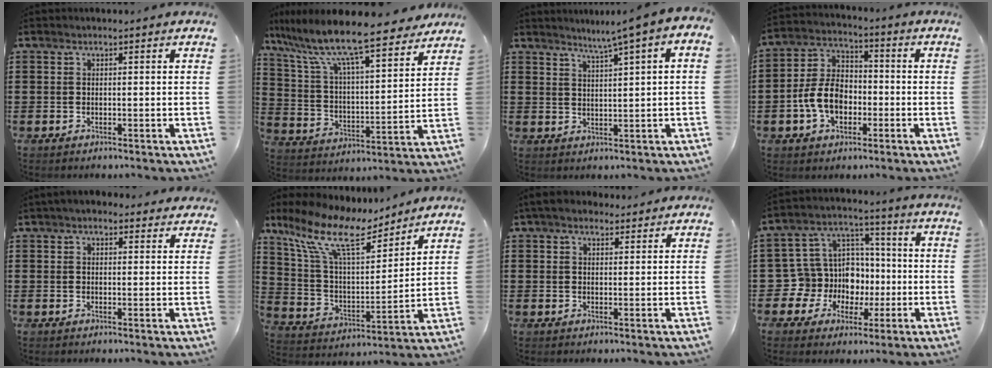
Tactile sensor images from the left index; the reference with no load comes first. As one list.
[{"total": 10.6, "force": [9.2, 0.4, 5.4], "torque": [-0.142, -0.059, 0.151]}, {"total": 2.7, "force": [1.8, -0.7, 1.9], "torque": [-0.040, -0.018, 0.027]}, {"total": 8.1, "force": [-2.5, 5.5, 5.4], "torque": [-0.132, 0.009, -0.053]}, {"total": 2.7, "force": [2.3, 1.2, 1.0], "torque": [-0.026, 0.003, 0.041]}, {"total": 12.7, "force": [9.5, 3.4, 7.7], "torque": [-0.184, -0.054, 0.165]}, {"total": 3.2, "force": [2.5, 1.6, 1.3], "torque": [-0.034, 0.008, 0.047]}, {"total": 11.3, "force": [-1.1, 10.7, 3.4], "torque": [-0.115, -0.004, -0.012]}]